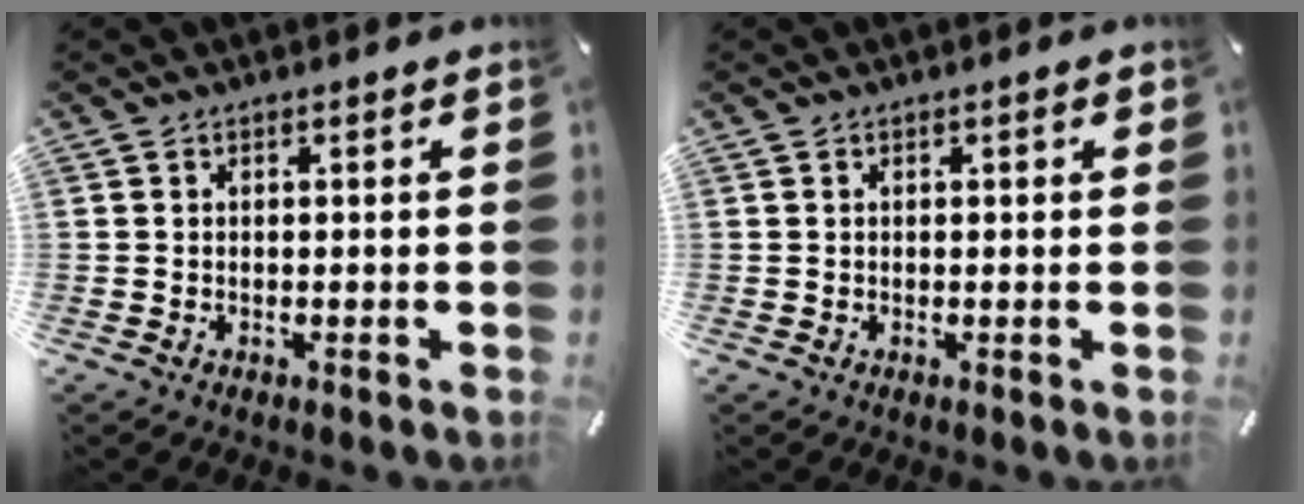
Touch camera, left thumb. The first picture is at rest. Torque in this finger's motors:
{"motor_torque": [-0.19, -0.14, 0.03, 0.14, -0.05]}